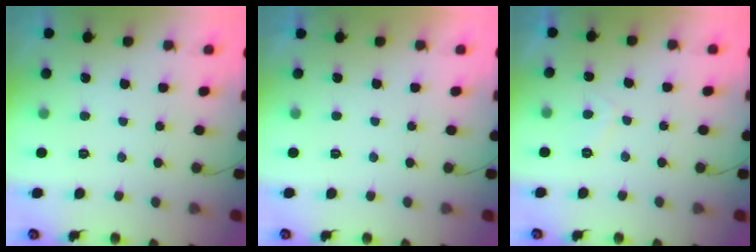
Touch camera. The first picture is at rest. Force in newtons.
{"total": 2.3, "press": 2.3, "slide": 0.4}
{"total": 1.7, "press": 1.5, "slide": 0.8}